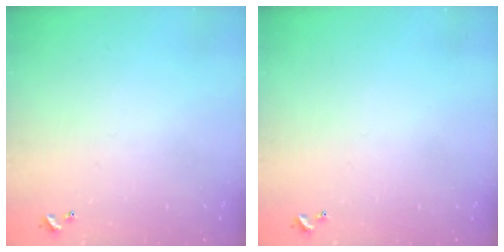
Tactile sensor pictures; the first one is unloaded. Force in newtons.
{"total": 0.0}